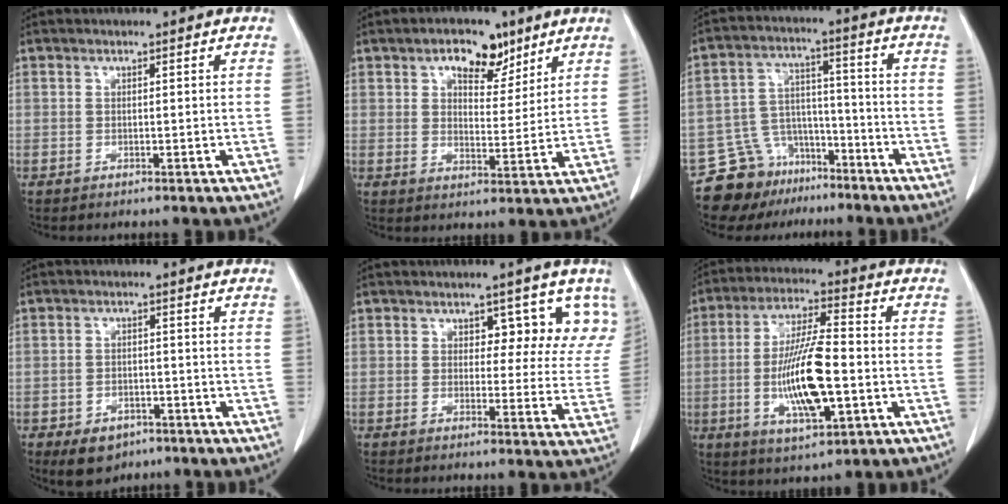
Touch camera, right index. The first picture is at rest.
{"total": 7.6, "force": [4.7, 4.0, 4.5], "torque": [-0.061, 0.009, 0.073]}
{"total": 10.4, "force": [-8.2, 6.3, 1.3], "torque": [-0.022, 0.050, -0.133]}
{"total": 5.5, "force": [-3.5, 3.6, 2.3], "torque": [-0.038, 0.001, -0.046]}
{"total": 7.2, "force": [4.5, 4.1, 3.7], "torque": [-0.021, -0.003, 0.042]}
{"total": 13.4, "force": [-2.5, 3.0, 12.8], "torque": [-0.245, -0.002, -0.039]}